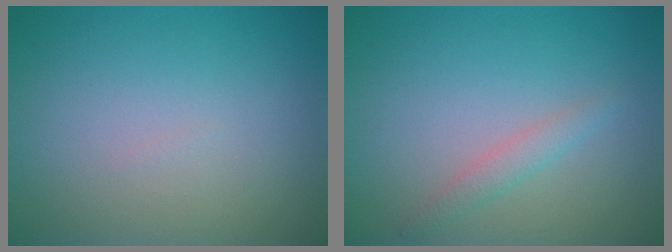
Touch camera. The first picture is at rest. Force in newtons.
{"total": 1.3, "press": 1.3, "slide": 0.1}